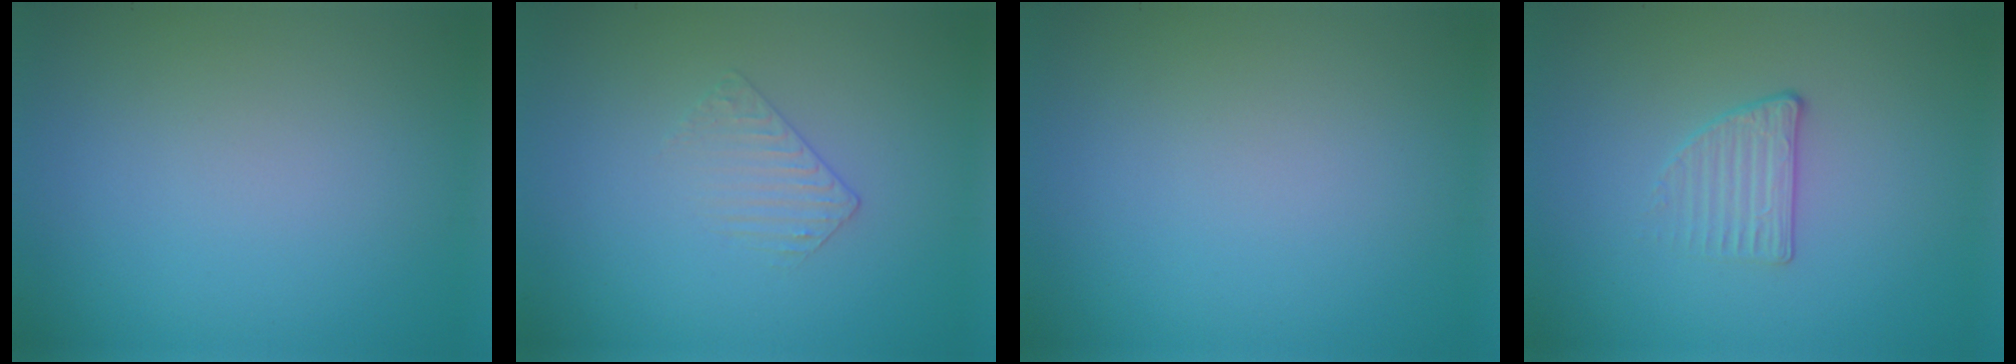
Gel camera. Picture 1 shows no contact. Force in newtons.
{"total": 1.0, "press": 0.3, "slide": 1.0}
{"total": 0.0}
{"total": 1.6, "press": 1.1, "slide": 1.1}